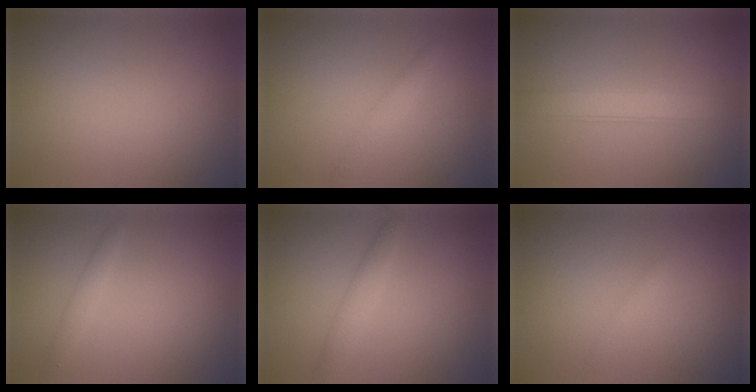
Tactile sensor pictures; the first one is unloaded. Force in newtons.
{"total": 1.4, "press": 1.4, "slide": 0.1}
{"total": 2.8, "press": 2.8, "slide": 0.1}
{"total": 1.3, "press": 1.3, "slide": 0.1}
{"total": 2.0, "press": 2.0, "slide": 0.1}
{"total": 0.7, "press": 0.7, "slide": 0.0}